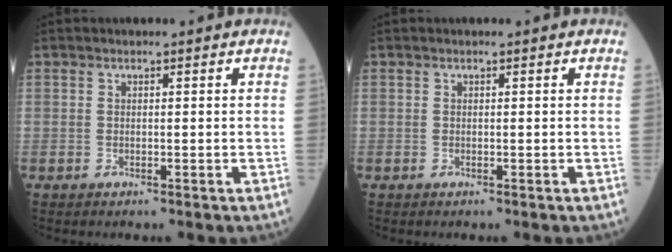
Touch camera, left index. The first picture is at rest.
{"total": 0.0}